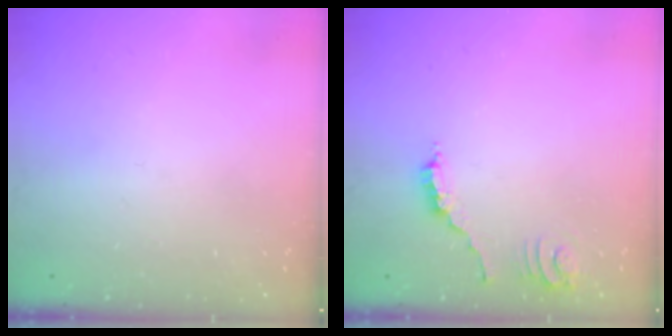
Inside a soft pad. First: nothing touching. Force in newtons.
{"total": 2.0, "press": 2.0, "slide": 0.3}